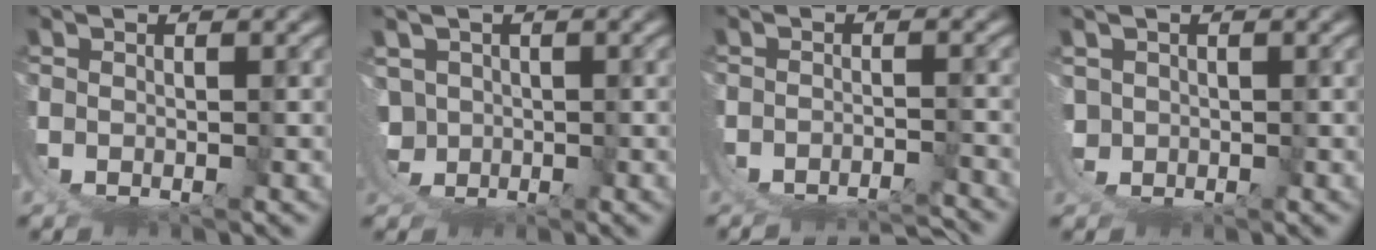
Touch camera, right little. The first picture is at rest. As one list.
[{"total": 5.6, "force": [-0.7, 5.1, 2.2], "torque": [-0.074, -0.038, -0.002]}, {"total": 7.4, "force": [-6.6, 2.6, 2.1], "torque": [-0.035, -0.021, -0.096]}, {"total": 2.4, "force": [-0.3, 2.2, 1.0], "torque": [-0.044, -0.029, 0.006]}]